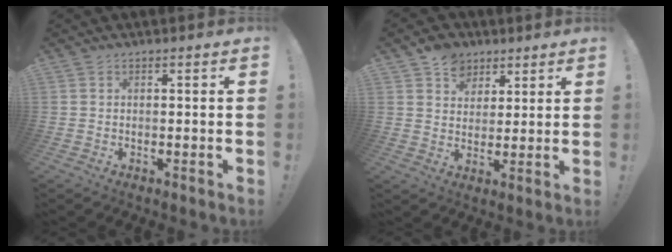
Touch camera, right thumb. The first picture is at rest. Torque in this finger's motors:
{"motor_torque": [0.45, 0.63, 0.51, 0.26, 0.01]}